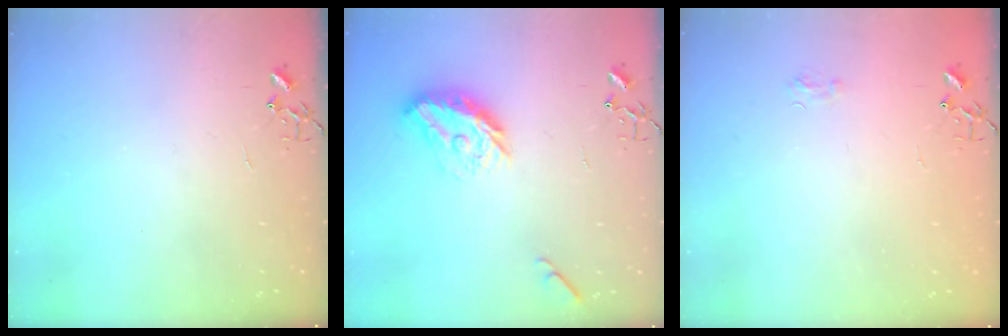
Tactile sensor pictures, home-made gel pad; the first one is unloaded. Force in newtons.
{"total": 13.8, "press": 13.8, "slide": 0.6}
{"total": 5.5, "press": 5.4, "slide": 0.8}